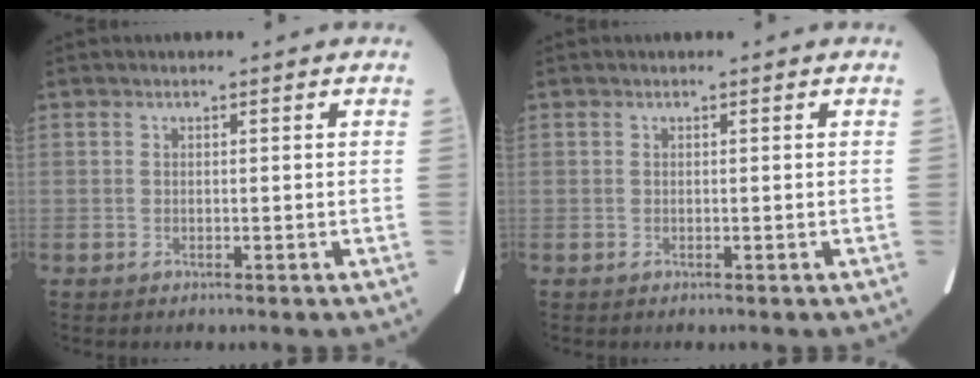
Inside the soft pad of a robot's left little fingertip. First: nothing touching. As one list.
[{"total": 0.0}]